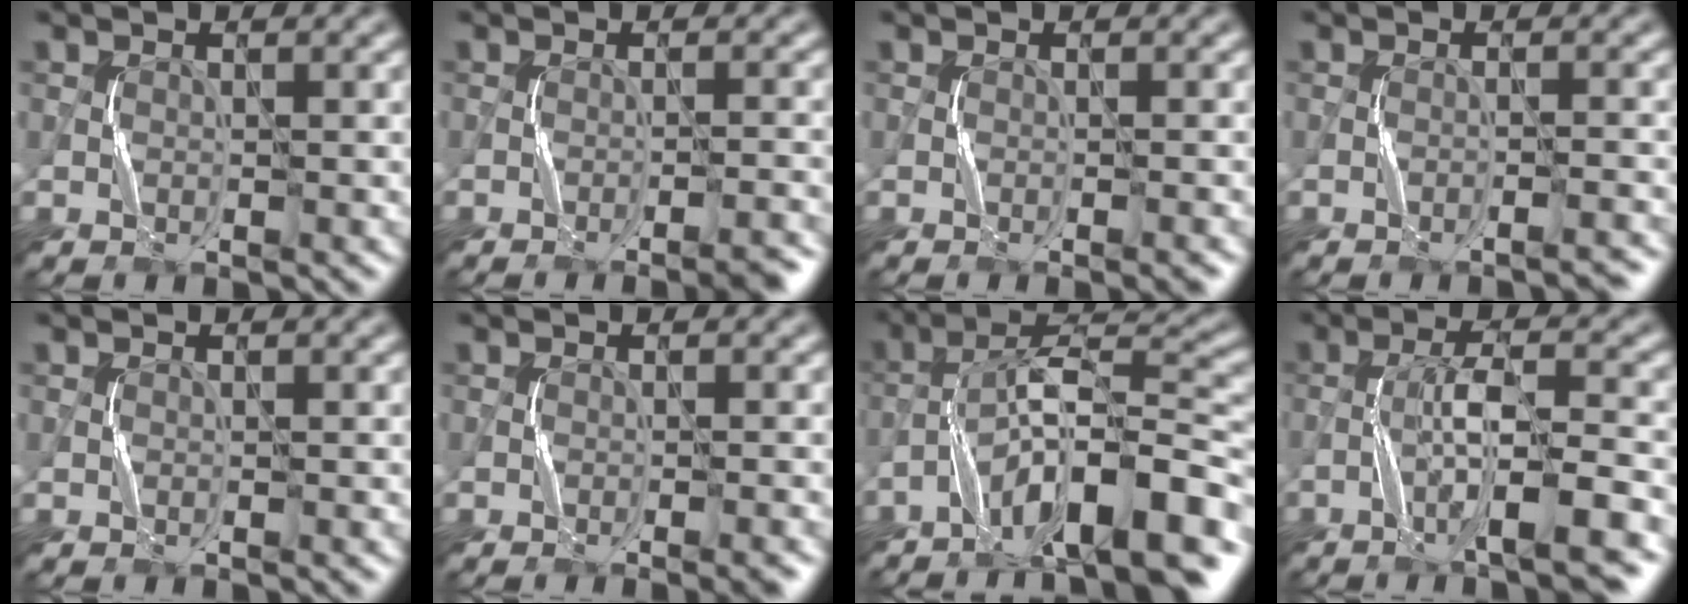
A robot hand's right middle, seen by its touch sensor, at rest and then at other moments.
{"total": 2.4, "force": [-1.6, 0.2, 1.8], "torque": [-0.021, 0.009, -0.025]}
{"total": 0.8, "force": [-0.4, -0.2, 0.7], "torque": [-0.011, -0.001, -0.005]}
{"total": 1.4, "force": [-1.1, -0.1, 0.9], "torque": [-0.011, 0.012, -0.019]}
{"total": 0.0}
{"total": 1.5, "force": [-0.8, -0.1, 1.3], "torque": [-0.019, -0.001, -0.010]}
{"total": 12.0, "force": [-7.1, 2.9, 9.2], "torque": [-0.147, 0.021, -0.123]}
{"total": 7.3, "force": [-3.6, 0.8, 6.3], "torque": [-0.106, 0.013, -0.063]}